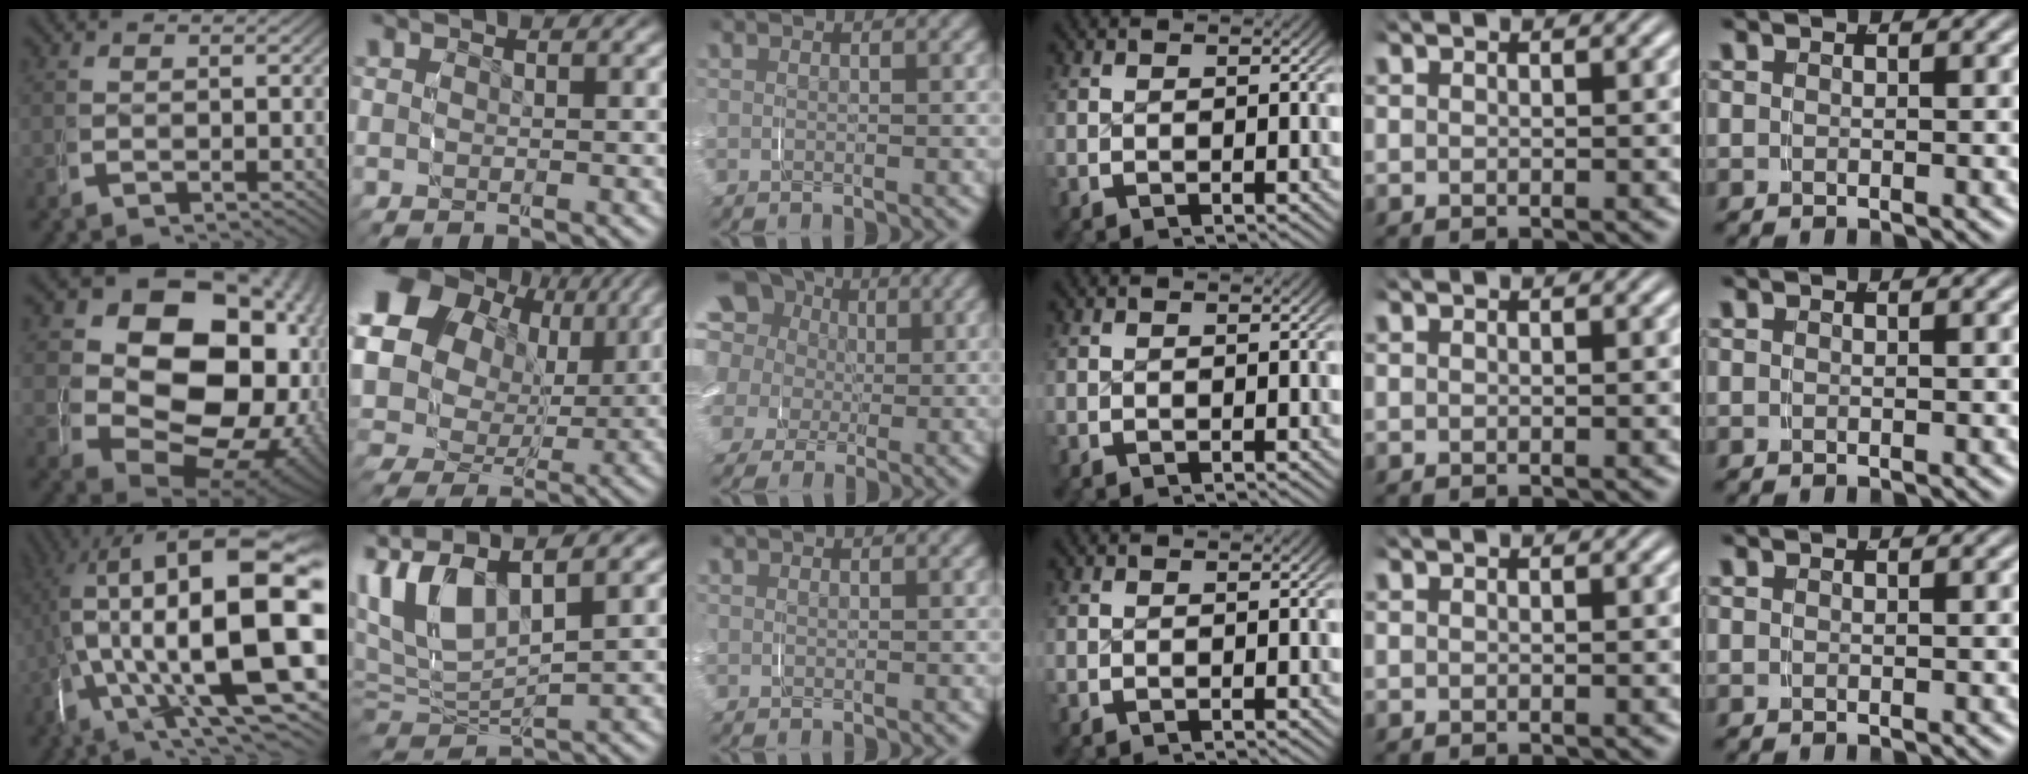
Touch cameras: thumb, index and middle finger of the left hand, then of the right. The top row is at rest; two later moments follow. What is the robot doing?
{"motion": "grasp_and_lifting", "object": "shoes"}